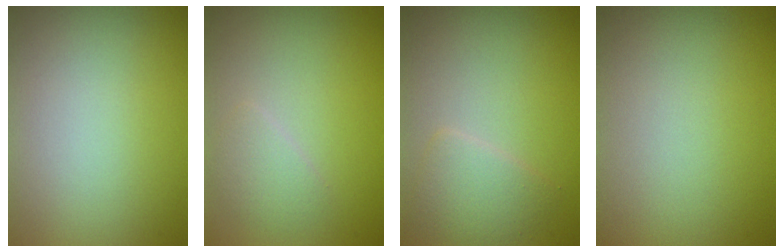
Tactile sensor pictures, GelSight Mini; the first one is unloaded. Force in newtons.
{"total": 1.5, "press": 1.5, "slide": 0.1}
{"total": 2.3, "press": 2.3, "slide": 0.1}
{"total": 0.0}